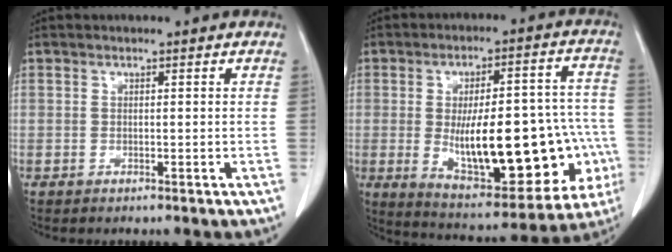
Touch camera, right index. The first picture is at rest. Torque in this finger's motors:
{"motor_torque": [1.43, -0.71, 1.06, 0.21]}